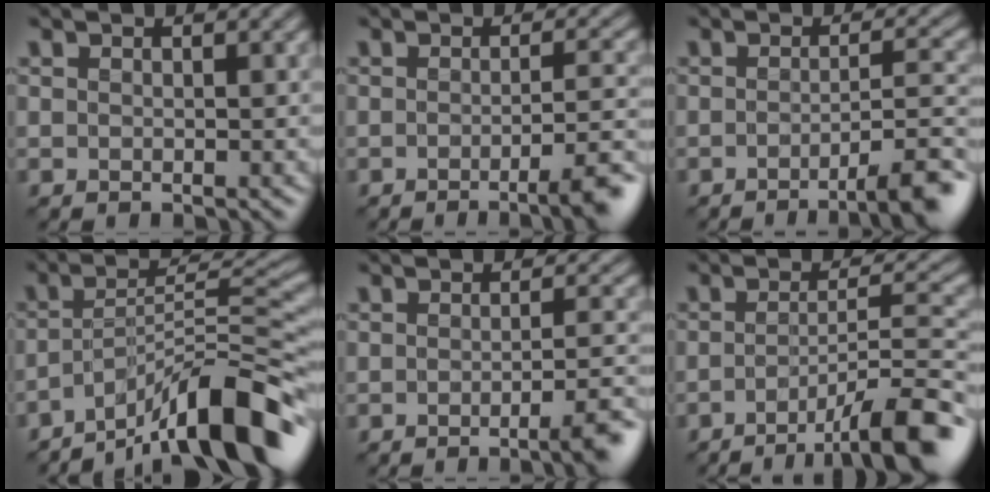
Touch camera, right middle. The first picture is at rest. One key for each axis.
{"total": 4.9, "fx": -2.4, "fy": 0.9, "fz": 4.2, "tx": -0.051, "ty": -0.001, "tz": -0.040}
{"total": 6.1, "fx": -3.2, "fy": 1.2, "fz": 5.1, "tx": -0.057, "ty": 0.007, "tz": -0.050}
{"total": 11.7, "fx": -8.0, "fy": 2.6, "fz": 8.2, "tx": -0.109, "ty": 0.026, "tz": -0.140}
{"total": 4.4, "fx": -2.1, "fy": 0.8, "fz": 3.7, "tx": -0.045, "ty": 0.000, "tz": -0.039}
{"total": 9.1, "fx": -5.0, "fy": 1.9, "fz": 7.4, "tx": -0.091, "ty": 0.006, "tz": -0.082}